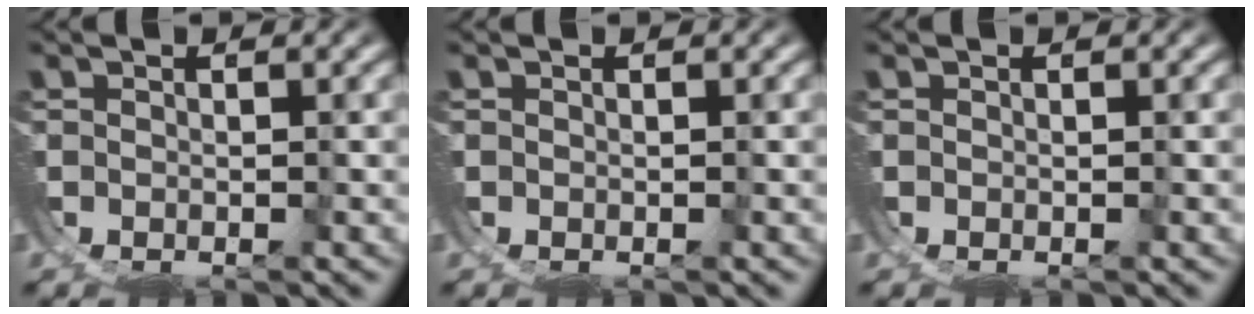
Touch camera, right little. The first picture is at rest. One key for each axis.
{"total": 0.0}
{"total": 0.0}